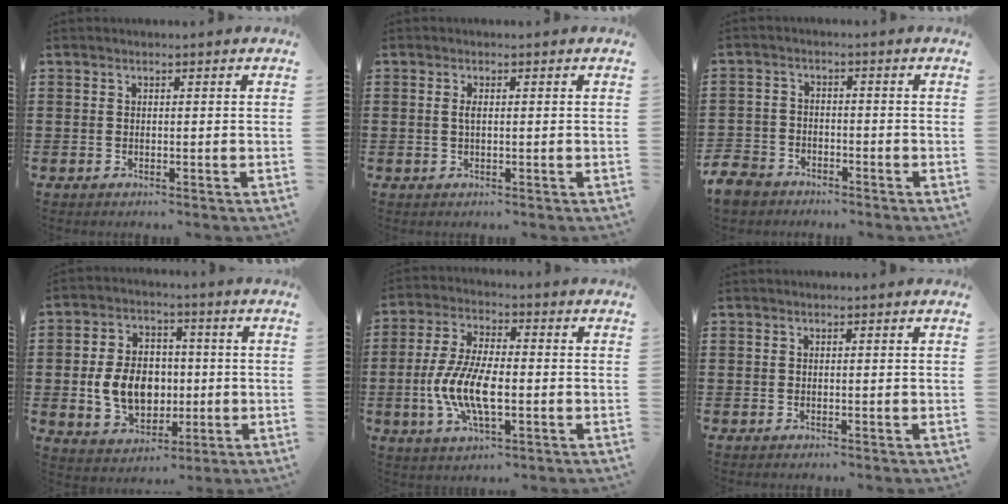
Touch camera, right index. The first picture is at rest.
{"total": 1.2, "force": [0.1, 0.3, 1.2], "torque": [-0.023, 0.002, 0.001]}
{"total": 4.0, "force": [-3.6, 1.6, 0.6], "torque": [-0.043, -0.005, -0.082]}
{"total": 9.4, "force": [-0.8, 6.9, 6.3], "torque": [-0.127, 0.008, -0.017]}
{"total": 10.0, "force": [-2.2, 4.1, 8.9], "torque": [-0.197, -0.011, -0.044]}
{"total": 0.0}